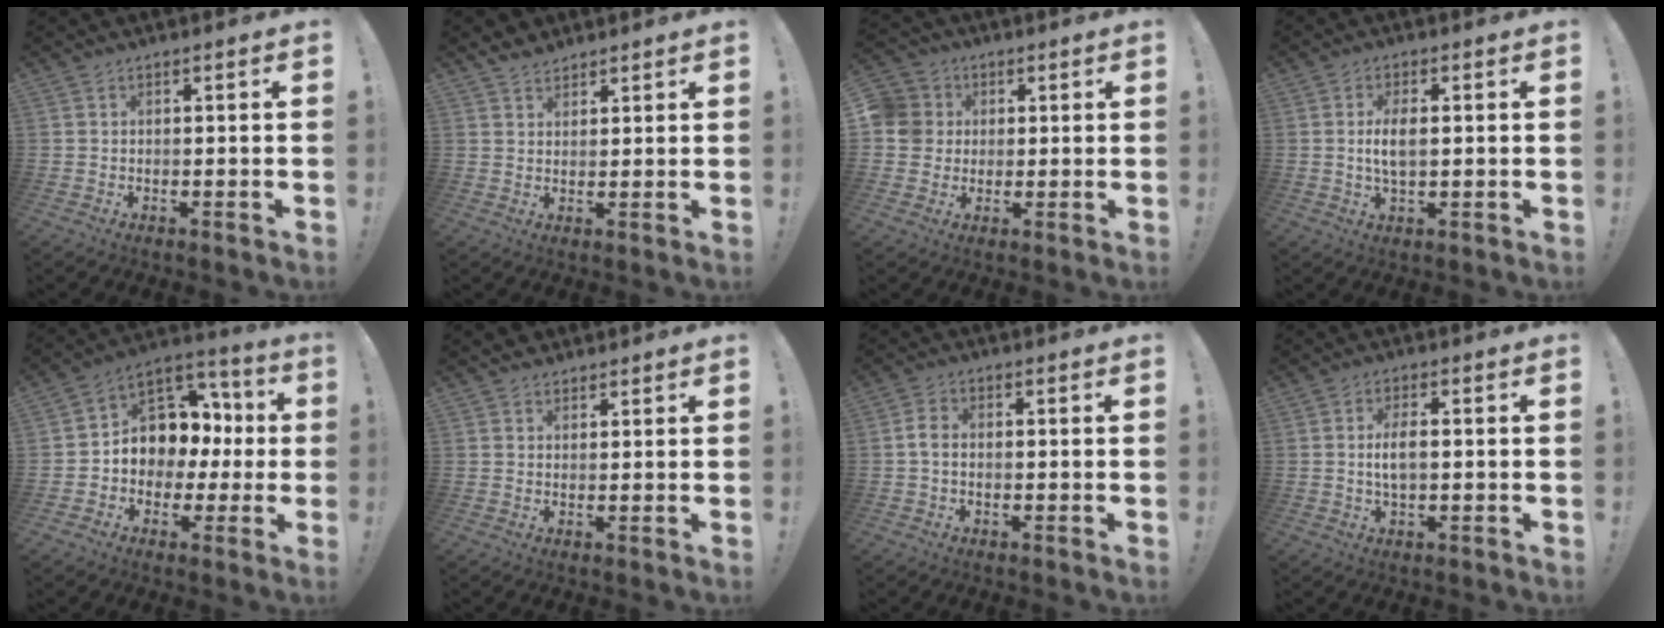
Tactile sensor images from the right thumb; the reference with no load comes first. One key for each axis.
{"total": 3.5, "fx": 2.9, "fy": 1.7, "fz": 0.8, "tx": -0.015, "ty": -0.018, "tz": 0.056}
{"total": 8.1, "fx": 0.8, "fy": 7.8, "fz": 2.1, "tx": -0.047, "ty": 0.008, "tz": 0.019}
{"total": 5.4, "fx": 0.1, "fy": 2.3, "fz": 5.0, "tx": -0.094, "ty": -0.002, "tz": -0.005}
{"total": 10.1, "fx": 1.0, "fy": 9.0, "fz": 4.5, "tx": -0.055, "ty": -0.014, "tz": 0.025}
{"total": 2.4, "fx": 1.8, "fy": 1.6, "fz": 0.4, "tx": -0.002, "ty": -0.009, "tz": 0.032}
{"total": 3.9, "fx": -0.4, "fy": 2.4, "fz": 3.0, "tx": -0.051, "ty": 0.013, "tz": -0.004}
{"total": 5.1, "fx": -0.3, "fy": 2.0, "fz": 4.6, "tx": -0.088, "ty": 0.004, "tz": -0.008}